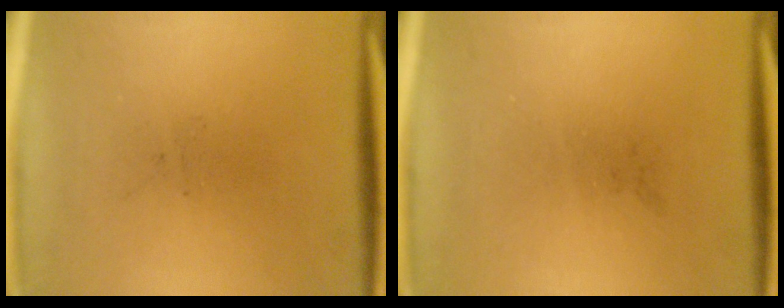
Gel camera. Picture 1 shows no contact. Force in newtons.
{"total": 0.0}